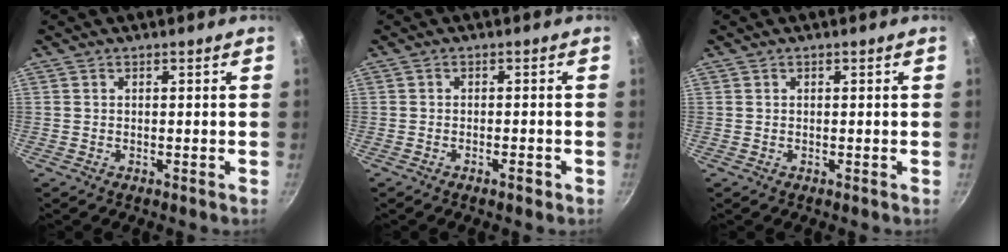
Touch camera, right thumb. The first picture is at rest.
{"total": 1.8, "force": [-1.2, 0.5, 1.3], "torque": [-0.021, 0.008, -0.020]}
{"total": 0.0}